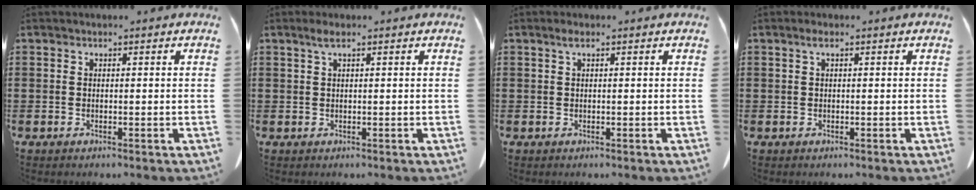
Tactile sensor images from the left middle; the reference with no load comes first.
{"total": 1.4, "force": [0.7, 0.2, 1.3], "torque": [-0.027, 0.001, 0.011]}
{"total": 1.0, "force": [0.4, 0.2, 0.9], "torque": [-0.018, 0.003, 0.007]}
{"total": 0.9, "force": [0.2, 0.2, 0.8], "torque": [-0.018, 0.002, 0.003]}